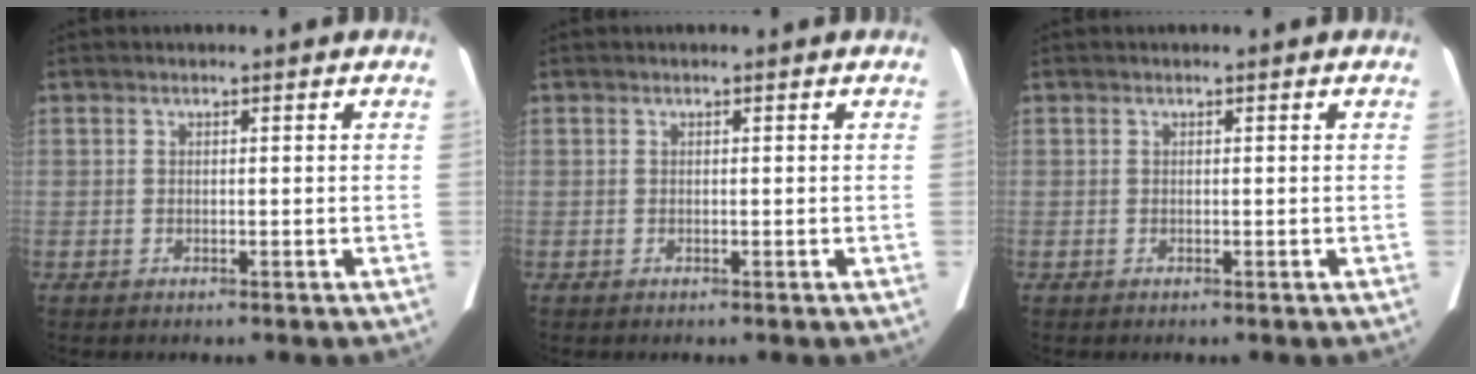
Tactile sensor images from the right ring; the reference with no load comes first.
{"total": 0.0}
{"total": 0.0}